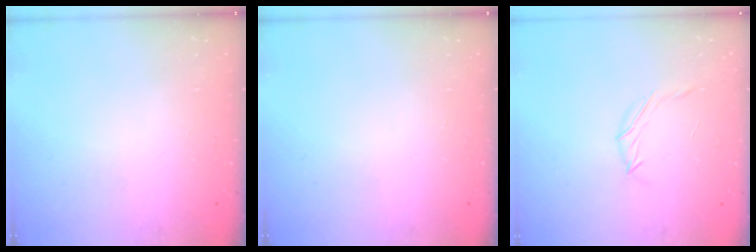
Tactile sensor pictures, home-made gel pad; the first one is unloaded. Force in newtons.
{"total": 0.0}
{"total": 4.5, "press": 4.4, "slide": 0.9}